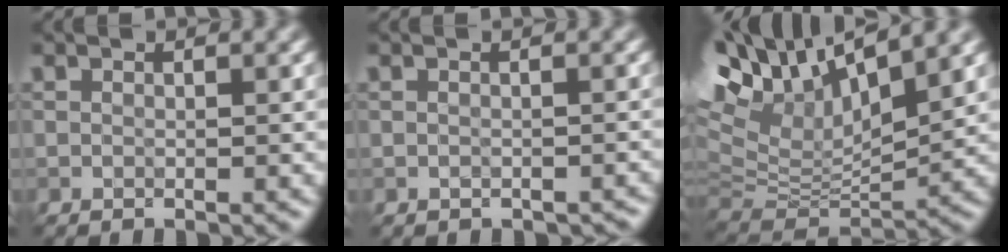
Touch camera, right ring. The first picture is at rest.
{"total": 0.9, "force": [-0.6, 0.6, 0.2], "torque": [-0.003, -0.006, -0.008]}
{"total": 13.8, "force": [8.0, 5.9, 9.6], "torque": [-0.215, 0.028, 0.148]}